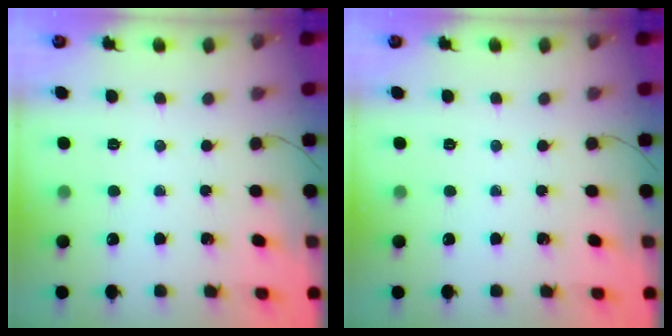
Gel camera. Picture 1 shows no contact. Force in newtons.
{"total": 0.0}